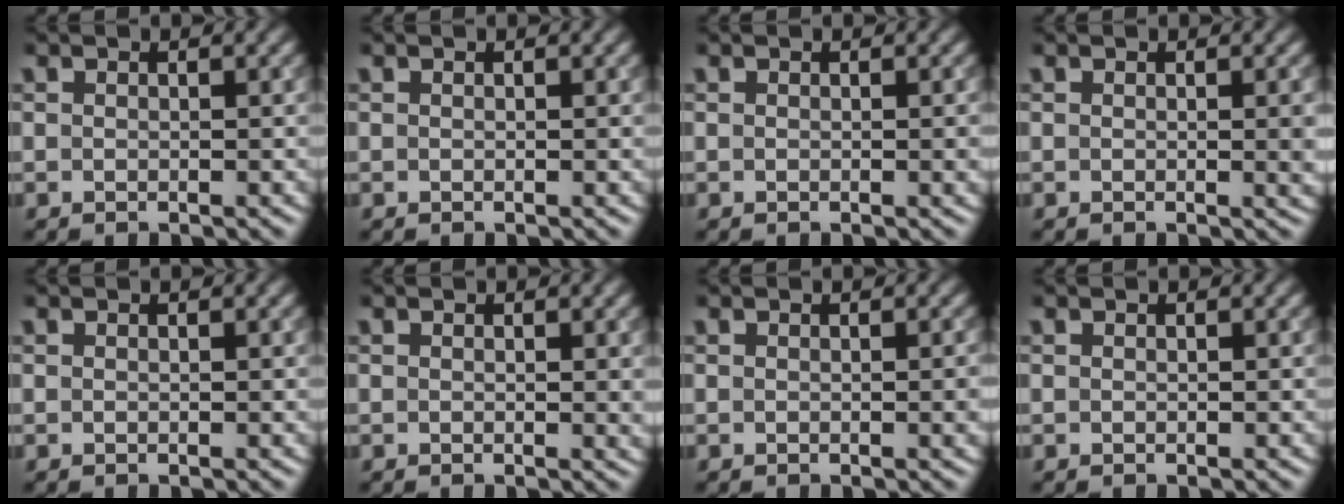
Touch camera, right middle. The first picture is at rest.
{"total": 0.0}
{"total": 0.7, "force": [0.0, 0.1, 0.7], "torque": [-0.007, -0.001, 0.000]}
{"total": 1.3, "force": [0.1, 0.2, 1.3], "torque": [-0.015, -0.002, -0.001]}
{"total": 0.0}
{"total": 0.9, "force": [0.3, 0.1, 0.8], "torque": [-0.006, -0.002, 0.004]}
{"total": 1.1, "force": [-0.1, 0.2, 1.0], "torque": [-0.012, 0.000, 0.000]}
{"total": 0.0}